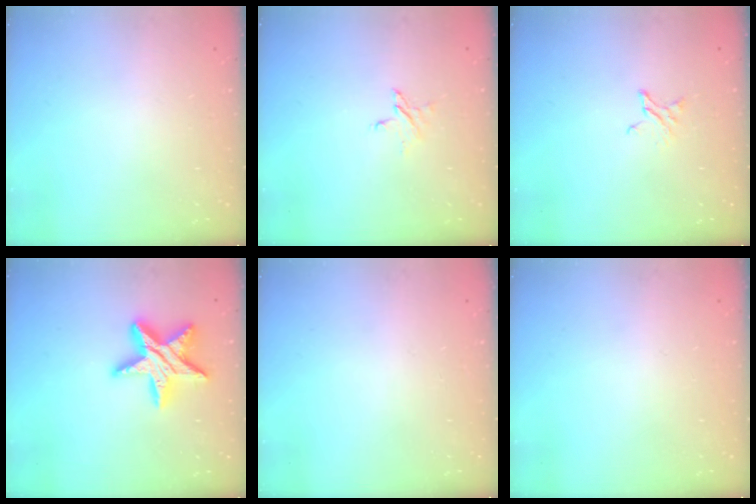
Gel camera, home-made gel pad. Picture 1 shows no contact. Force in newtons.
{"total": 3.6, "press": 3.5, "slide": 0.3}
{"total": 2.0, "press": 2.0, "slide": 0.1}
{"total": 16.5, "press": 16.5, "slide": 1.1}
{"total": 0.0}
{"total": 0.0}